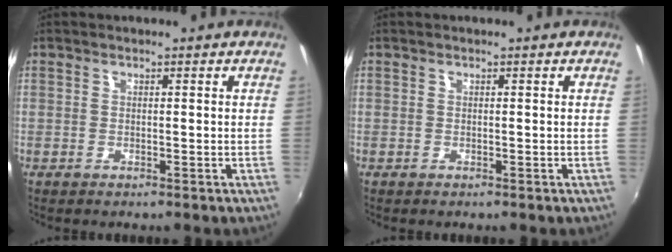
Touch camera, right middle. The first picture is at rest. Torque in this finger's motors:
{"motor_torque": [-0.02, 0.01, -0.01, 0.00]}